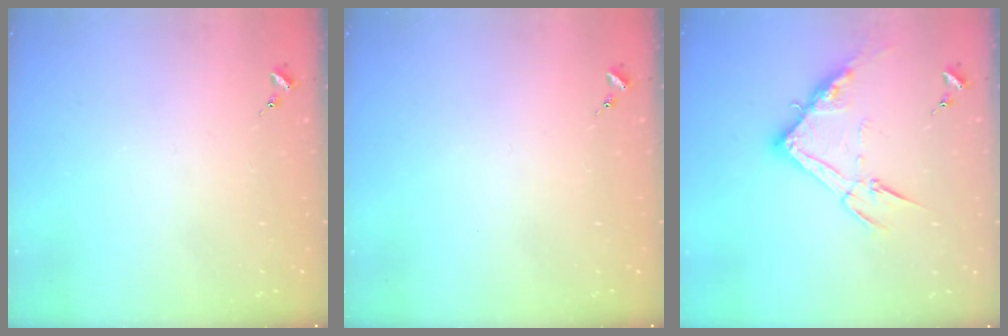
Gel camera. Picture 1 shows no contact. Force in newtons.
{"total": 0.0}
{"total": 13.9, "press": 13.8, "slide": 0.9}